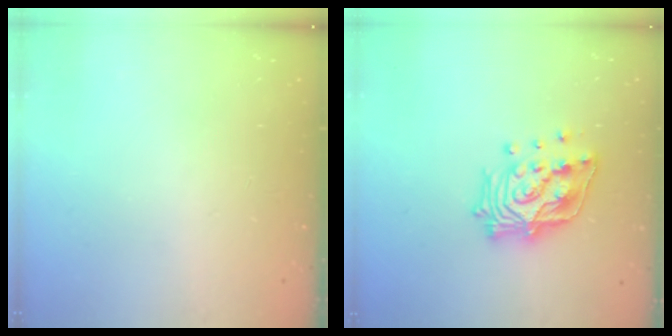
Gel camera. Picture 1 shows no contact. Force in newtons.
{"total": 18.3, "press": 18.1, "slide": 2.4}